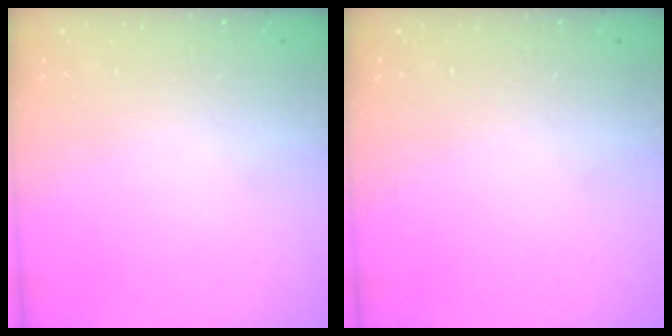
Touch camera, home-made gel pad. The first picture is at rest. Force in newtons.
{"total": 0.0}